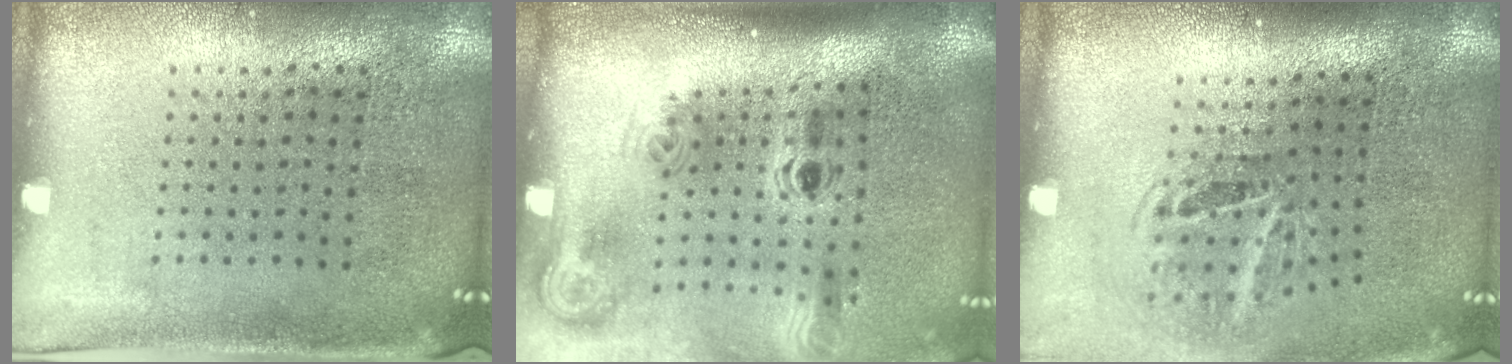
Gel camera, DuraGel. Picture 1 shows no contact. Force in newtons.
{"total": 2.2, "press": 1.4, "slide": 1.7}
{"total": 1.9, "press": 1.3, "slide": 1.4}